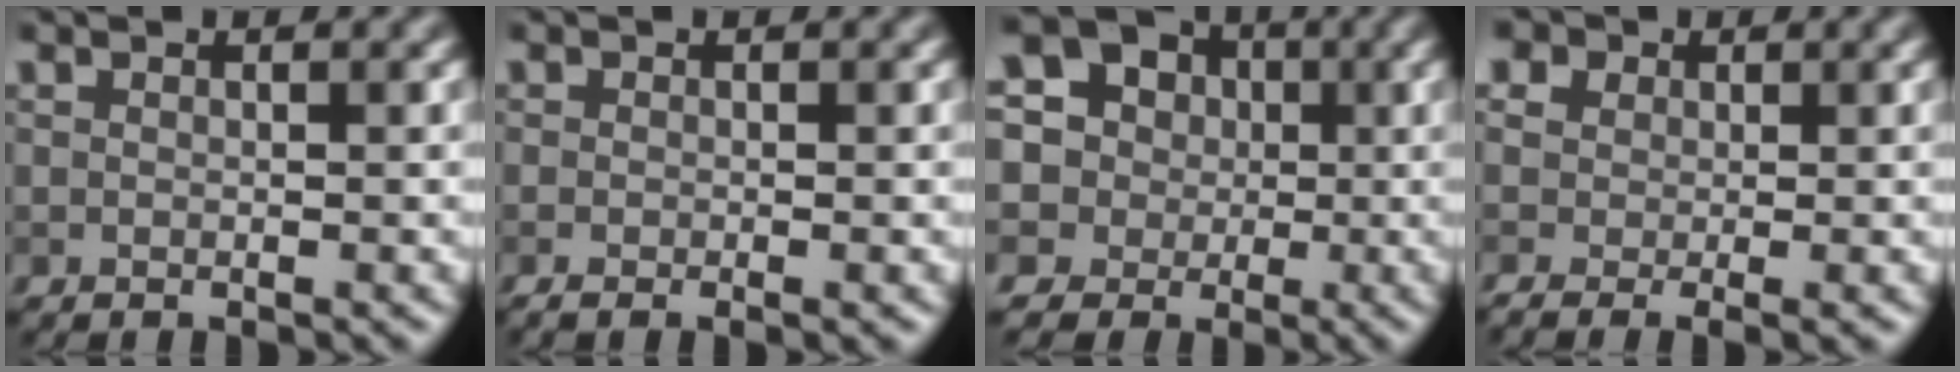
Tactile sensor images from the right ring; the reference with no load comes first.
{"total": 1.6, "force": [-0.7, 0.6, 1.3], "torque": [-0.027, -0.006, -0.008]}
{"total": 16.7, "force": [4.6, 15.0, 5.5], "torque": [-0.138, 0.040, 0.036]}
{"total": 7.1, "force": [1.0, 5.1, 4.8], "torque": [-0.092, 0.023, 0.000]}